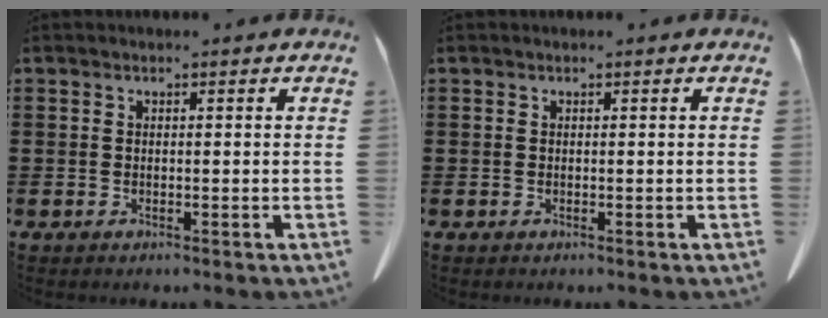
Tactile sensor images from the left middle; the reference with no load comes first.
{"total": 0.0}